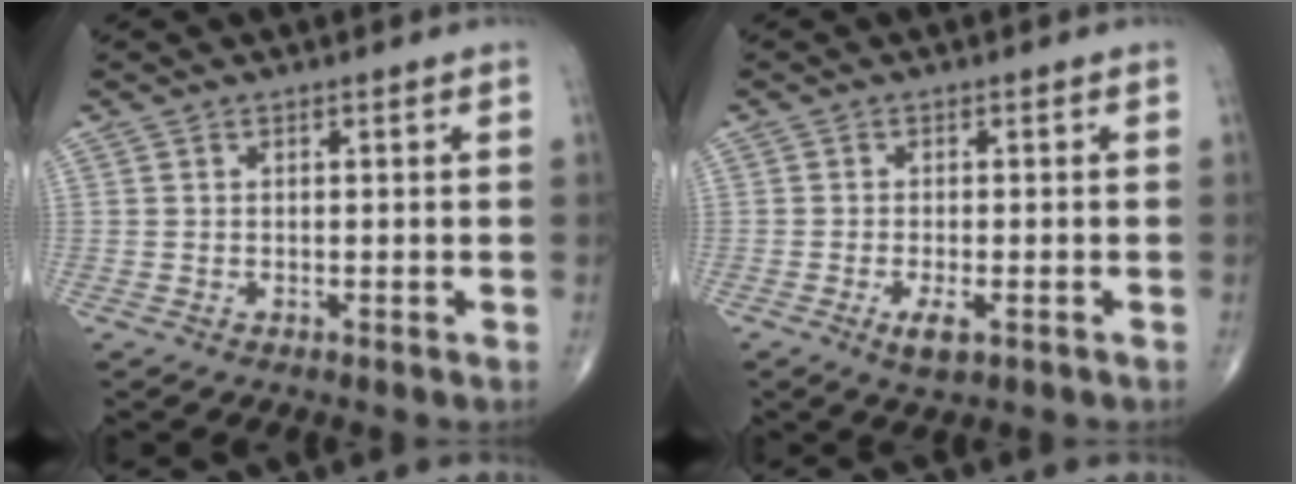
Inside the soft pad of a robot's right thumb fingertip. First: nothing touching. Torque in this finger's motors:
{"motor_torque": [0.10, -0.11, 0.07, 0.31, 0.11]}